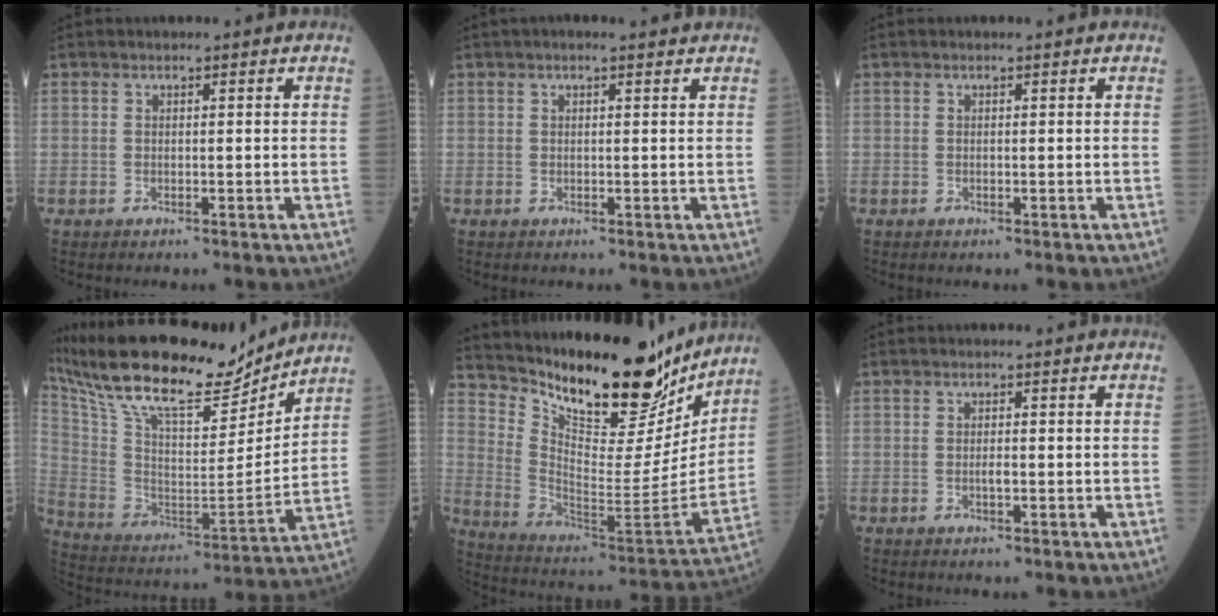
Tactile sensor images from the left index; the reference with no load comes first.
{"total": 2.1, "force": [1.6, 0.3, 1.3], "torque": [-0.023, 0.019, 0.022]}
{"total": 0.0}
{"total": 23.3, "force": [19.8, 5.1, 11.2], "torque": [-0.220, 0.002, 0.338]}
{"total": 23.3, "force": [19.9, 5.8, 10.7], "torque": [-0.186, -0.036, 0.305]}
{"total": 0.9, "force": [-0.2, 0.2, 0.9], "torque": [-0.019, 0.000, -0.004]}